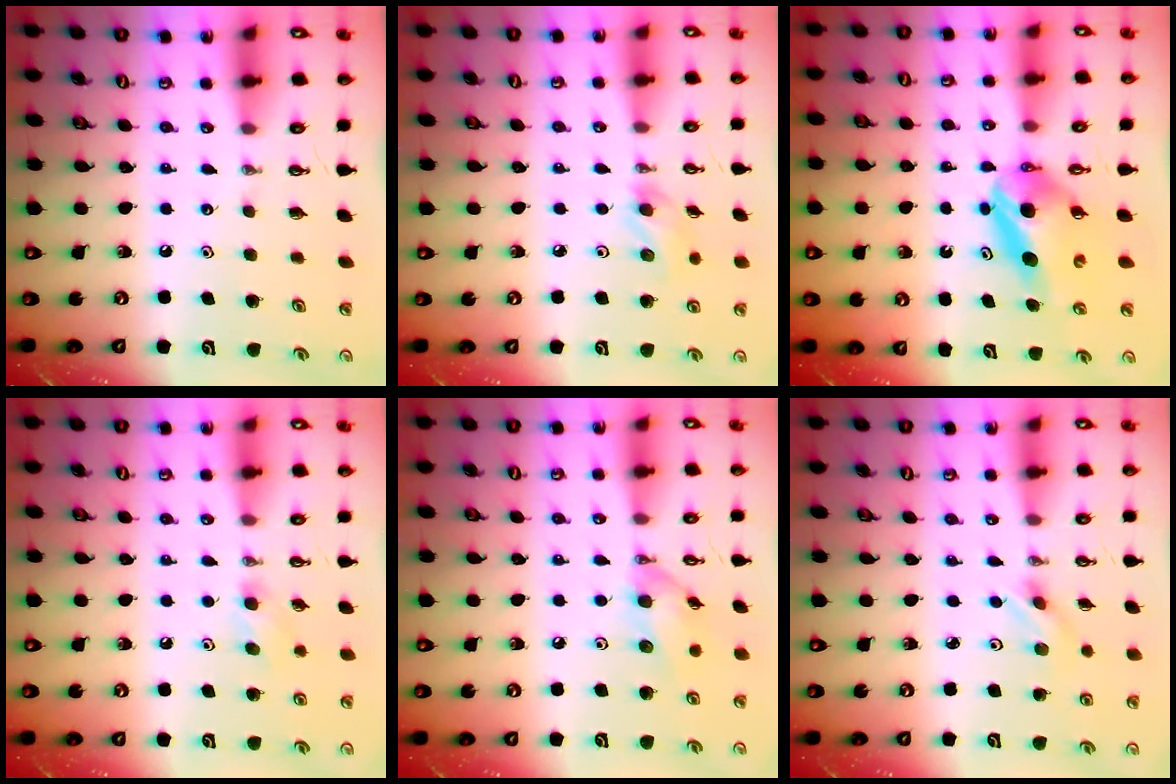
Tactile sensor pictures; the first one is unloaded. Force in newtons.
{"total": 5.4, "press": 5.3, "slide": 1.0}
{"total": 7.7, "press": 7.6, "slide": 0.6}
{"total": 6.8, "press": 6.4, "slide": 2.5}
{"total": 10.3, "press": 10.3, "slide": 0.4}
{"total": 2.3, "press": 2.1, "slide": 0.8}